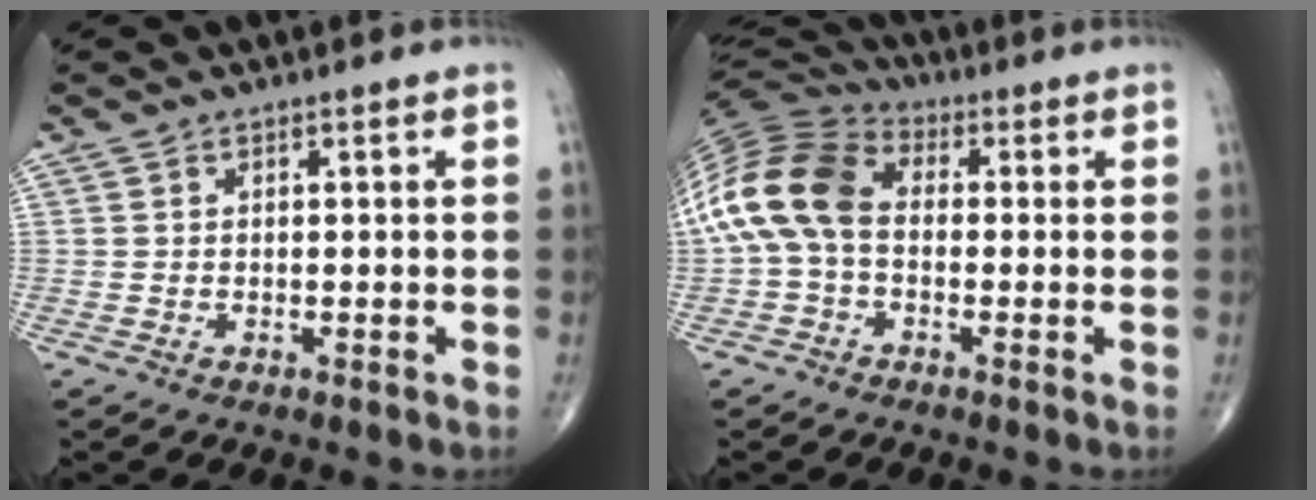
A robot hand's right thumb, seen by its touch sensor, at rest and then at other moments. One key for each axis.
{"total": 15.0, "fx": -0.1, "fy": 10.0, "fz": 11.2, "tx": -0.233, "ty": 0.035, "tz": -0.015}